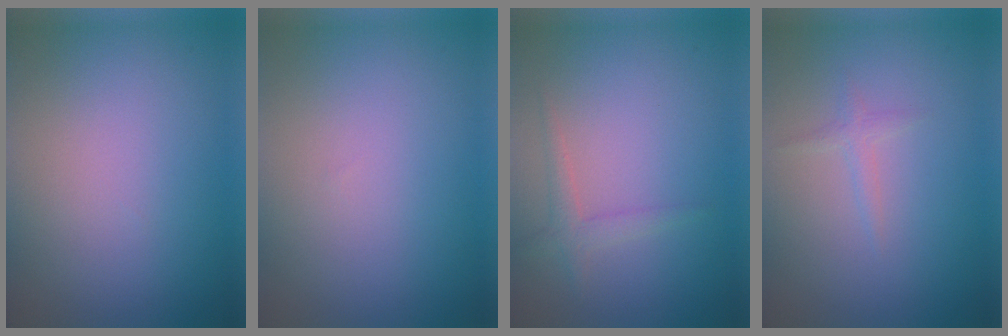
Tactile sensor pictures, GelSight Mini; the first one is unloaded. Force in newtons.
{"total": 0.0}
{"total": 1.6, "press": 1.6, "slide": 0.1}
{"total": 1.0, "press": 1.0, "slide": 0.1}